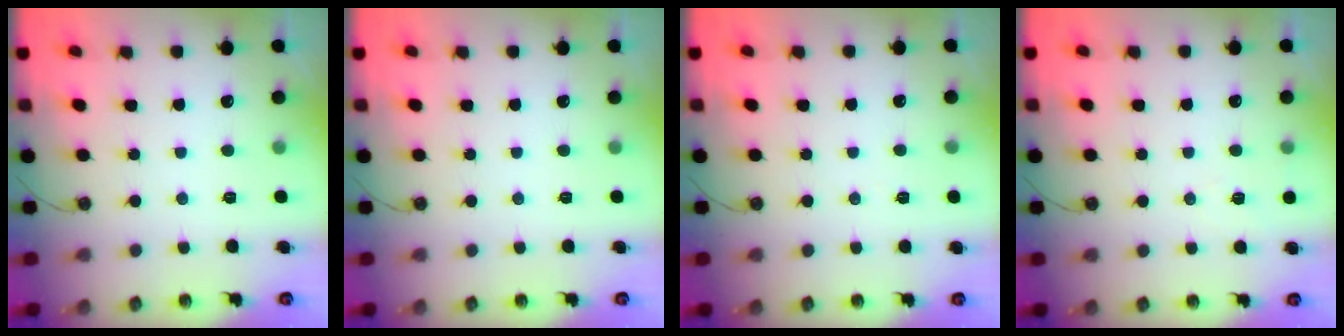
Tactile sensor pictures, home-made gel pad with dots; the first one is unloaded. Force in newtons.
{"total": 0.0}
{"total": 3.9, "press": 1.8, "slide": 3.5}
{"total": 5.8, "press": 4.8, "slide": 3.3}